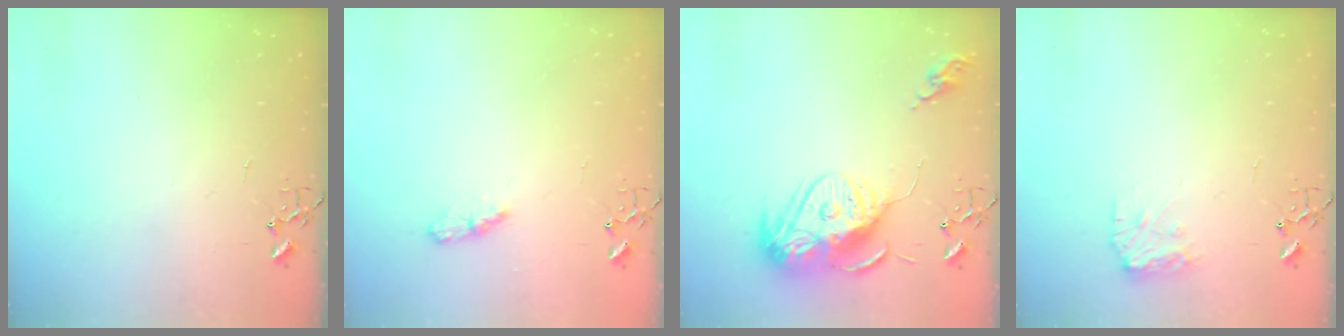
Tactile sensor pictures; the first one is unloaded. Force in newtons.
{"total": 6.4, "press": 6.4, "slide": 0.5}
{"total": 16.2, "press": 16.1, "slide": 1.3}
{"total": 8.7, "press": 8.7, "slide": 0.5}